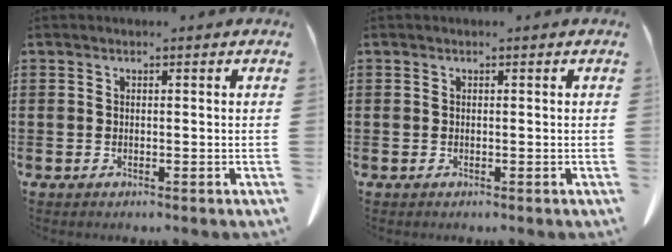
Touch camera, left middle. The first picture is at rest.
{"total": 0.0}